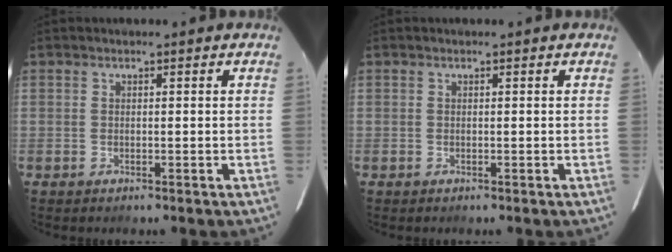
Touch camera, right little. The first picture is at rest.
{"total": 0.0}